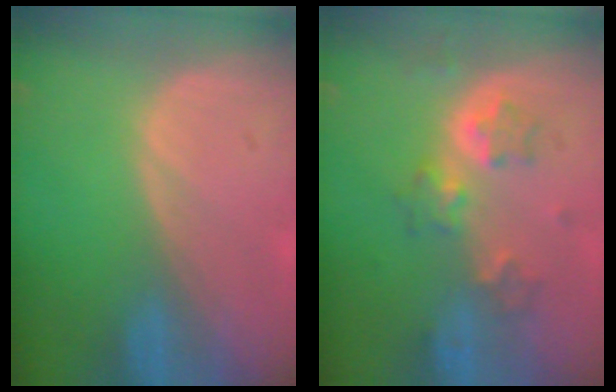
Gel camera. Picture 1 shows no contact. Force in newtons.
{"total": 5.8, "press": 5.4, "slide": 2.0}